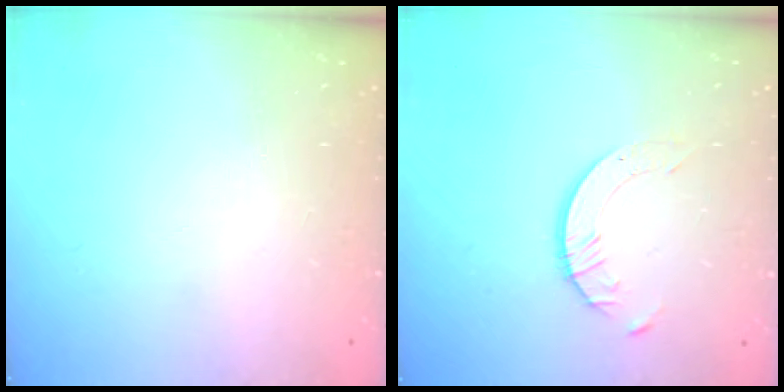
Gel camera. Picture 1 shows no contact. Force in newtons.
{"total": 3.4, "press": 3.4, "slide": 0.3}